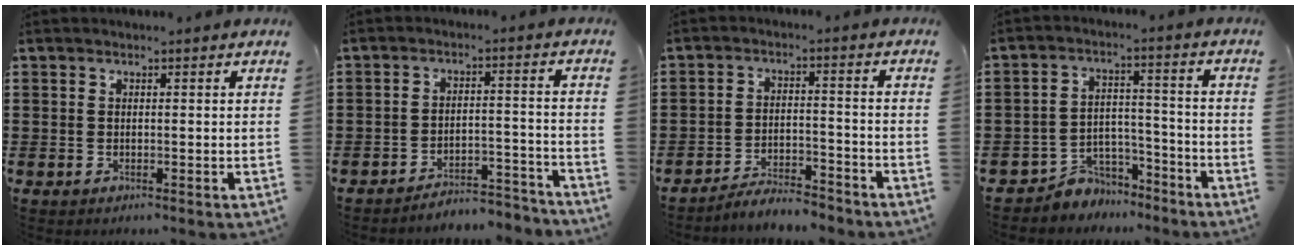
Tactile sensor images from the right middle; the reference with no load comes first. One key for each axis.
{"total": 4.9, "fx": -4.8, "fy": 0.3, "fz": 0.6, "tx": -0.013, "ty": 0.006, "tz": -0.101}
{"total": 4.7, "fx": -4.6, "fy": 0.4, "fz": 0.9, "tx": -0.026, "ty": 0.002, "tz": -0.097}
{"total": 5.4, "fx": -5.0, "fy": 2.1, "fz": 0.0, "tx": -0.015, "ty": 0.013, "tz": -0.106}